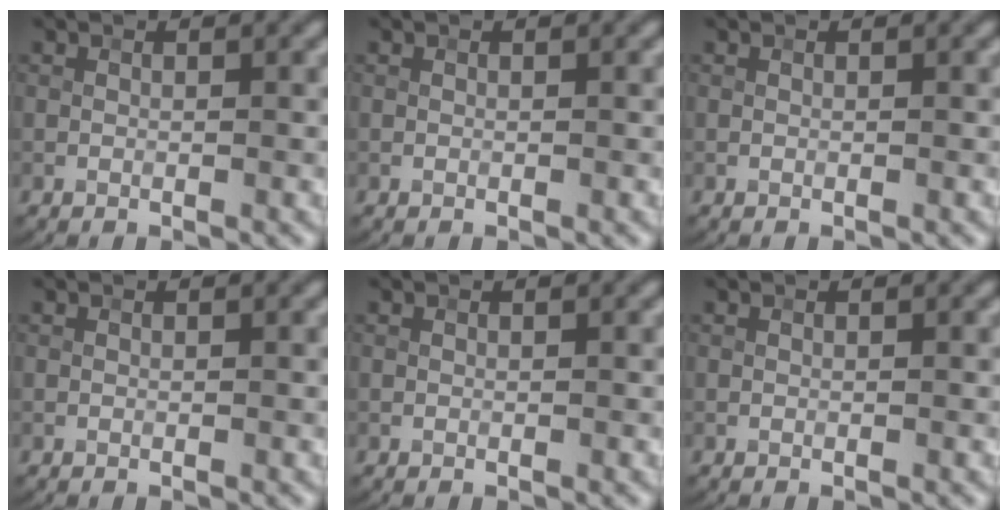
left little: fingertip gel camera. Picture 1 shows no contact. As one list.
[{"total": 0.0}, {"total": 0.0}, {"total": 0.0}, {"total": 0.0}, {"total": 0.0}]